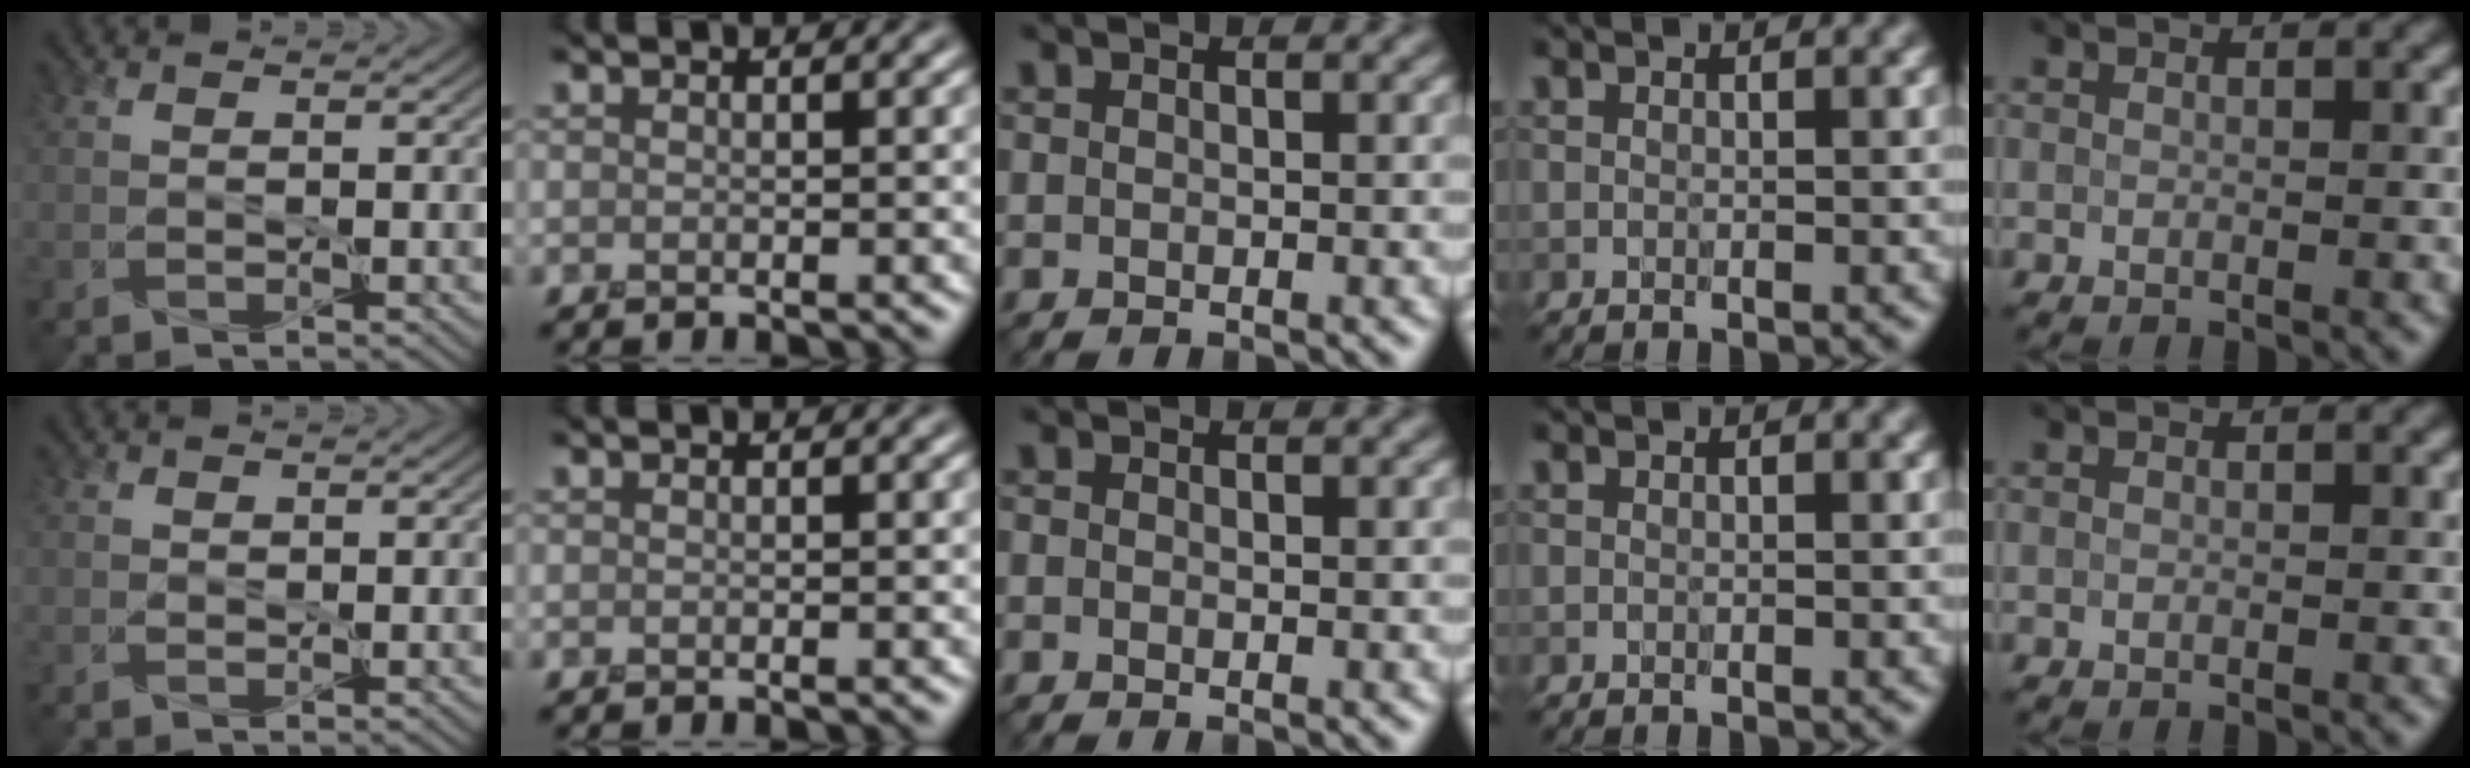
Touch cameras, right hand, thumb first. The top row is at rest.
{"thumb": {"total": 0.6, "force": [0.2, 0.5, 0.1], "torque": [-0.002, -0.005, 0.004]}, "middle": {"total": 0.5, "force": [-0.5, -0.1, 0.0], "torque": [0.003, -0.001, -0.012]}}